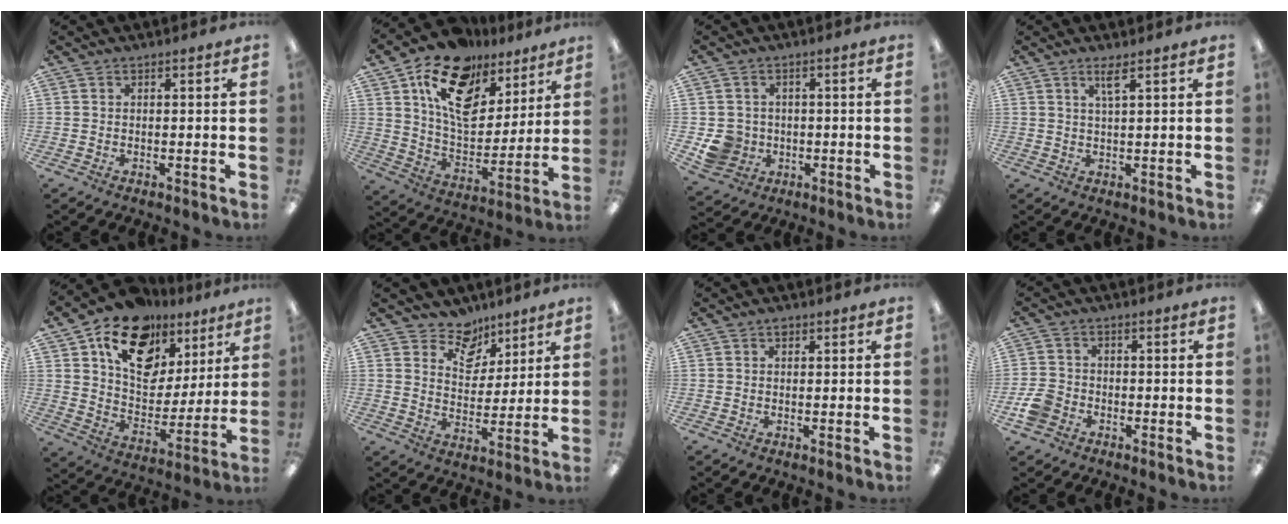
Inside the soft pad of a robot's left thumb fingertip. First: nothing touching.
{"total": 17.8, "force": [10.8, 10.5, 9.6], "torque": [-0.167, -0.053, 0.195]}
{"total": 6.0, "force": [-1.0, 5.7, 1.4], "torque": [-0.038, 0.012, -0.012]}
{"total": 3.0, "force": [2.0, 0.2, 2.2], "torque": [-0.051, 0.002, 0.033]}
{"total": 17.9, "force": [11.3, 11.4, 7.9], "torque": [-0.127, -0.063, 0.205]}
{"total": 9.5, "force": [7.1, 6.0, 2.1], "torque": [-0.038, -0.049, 0.133]}
{"total": 1.0, "force": [0.5, 0.6, 0.6], "torque": [-0.004, 0.000, 0.006]}
{"total": 5.1, "force": [-2.6, 3.8, 2.2], "torque": [-0.050, 0.012, -0.050]}